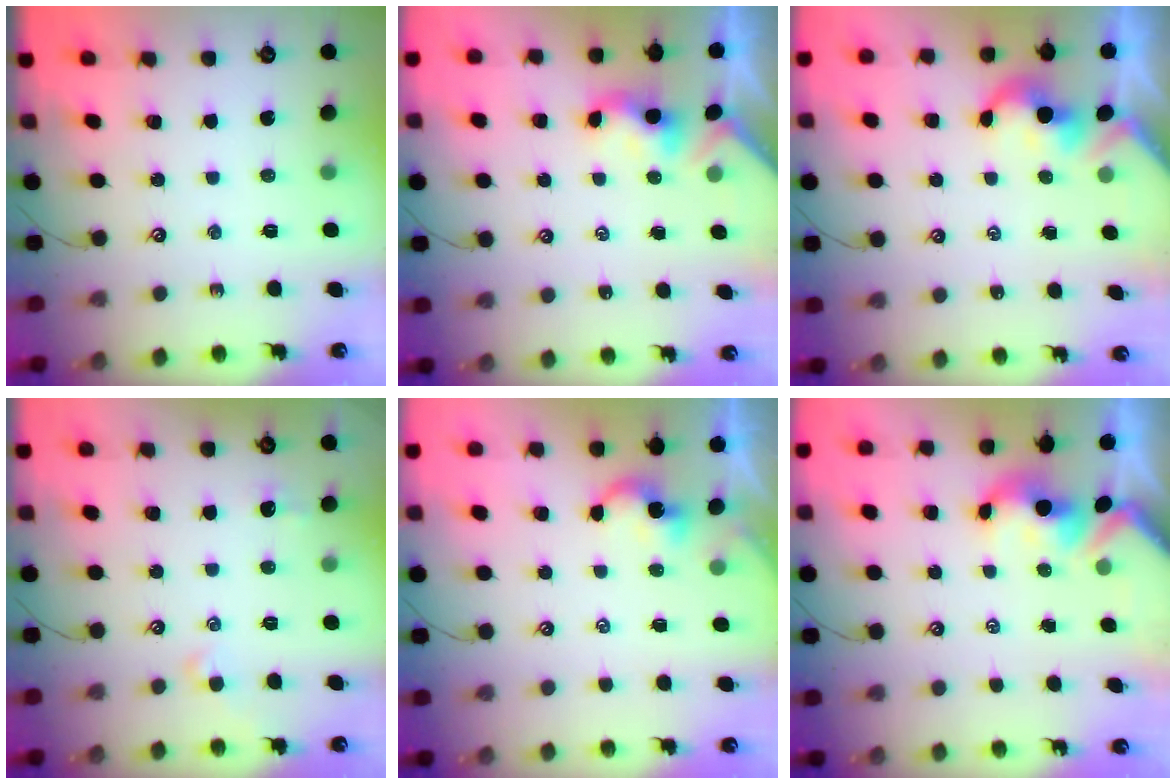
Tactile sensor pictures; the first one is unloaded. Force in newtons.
{"total": 0.0}
{"total": 2.0, "press": 1.9, "slide": 0.4}
{"total": 2.4, "press": 2.4, "slide": 0.5}
{"total": 2.9, "press": 2.9, "slide": 0.2}
{"total": 2.2, "press": 2.1, "slide": 0.7}